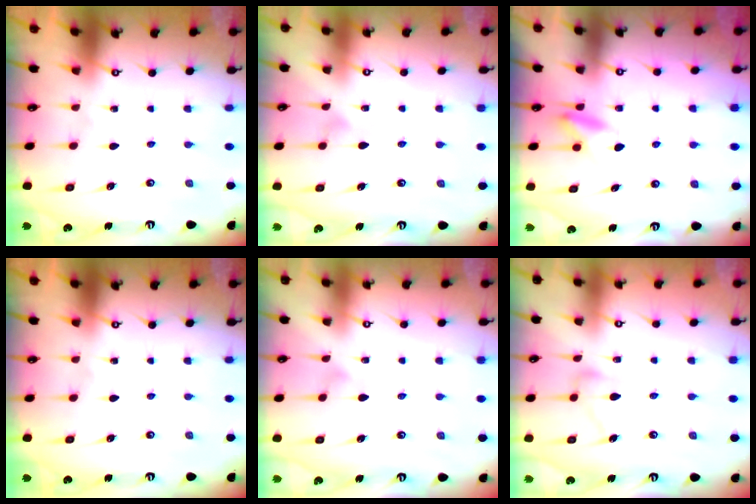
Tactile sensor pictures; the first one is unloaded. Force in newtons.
{"total": 5.9, "press": 5.9, "slide": 0.4}
{"total": 7.8, "press": 7.7, "slide": 1.1}
{"total": 0.0}
{"total": 3.3, "press": 3.3, "slide": 0.1}
{"total": 8.3, "press": 8.3, "slide": 0.5}